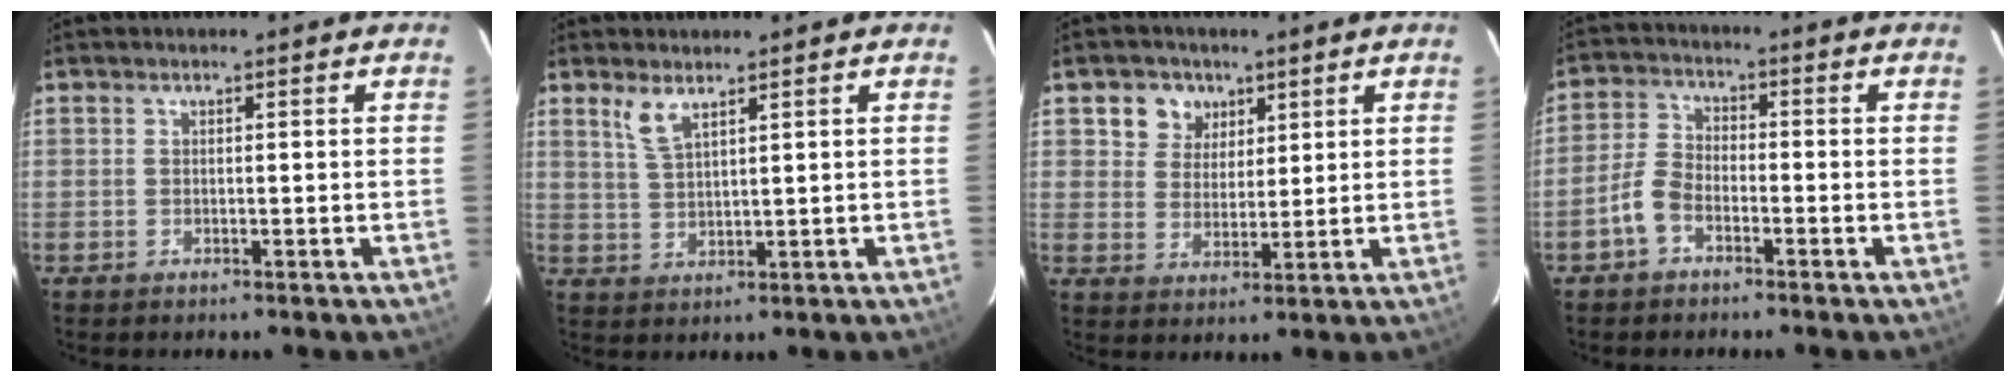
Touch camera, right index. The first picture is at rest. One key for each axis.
{"total": 3.7, "fx": 2.5, "fy": 0.9, "fz": 2.5, "tx": -0.054, "ty": -0.001, "tz": 0.054}
{"total": 6.2, "fx": 3.0, "fy": 5.3, "fz": 1.3, "tx": -0.024, "ty": 0.016, "tz": 0.054}
{"total": 4.9, "fx": -2.9, "fy": 2.8, "fz": 2.8, "tx": -0.065, "ty": 0.014, "tz": -0.061}